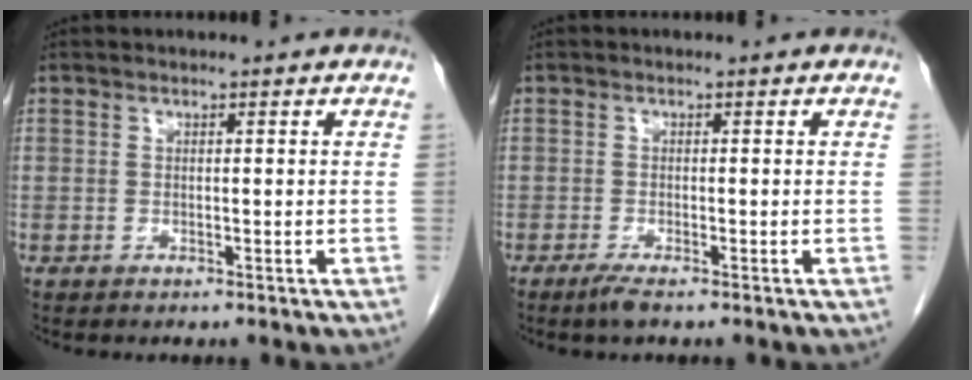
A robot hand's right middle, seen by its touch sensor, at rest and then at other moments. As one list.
[{"total": 1.8, "force": [-1.3, 0.0, 1.2], "torque": [-0.032, -0.006, -0.027]}]